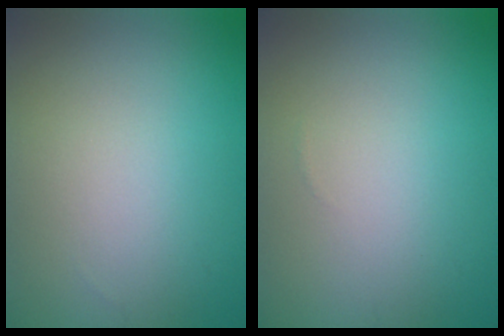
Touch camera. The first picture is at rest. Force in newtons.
{"total": 0.0}